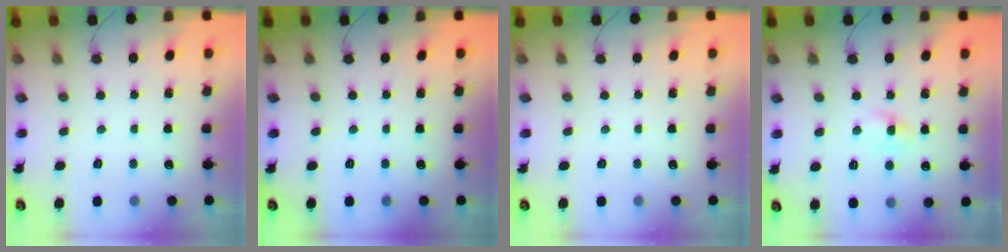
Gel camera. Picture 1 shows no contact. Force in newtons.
{"total": 0.0}
{"total": 0.0}
{"total": 1.8, "press": 1.6, "slide": 0.8}